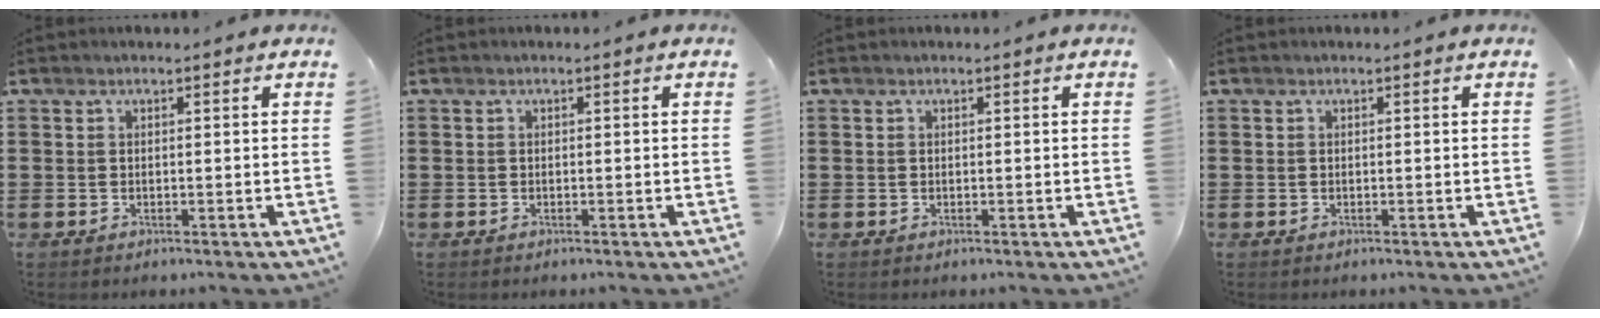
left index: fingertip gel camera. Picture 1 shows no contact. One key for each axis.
{"total": 0.0}
{"total": 0.0}
{"total": 0.0}